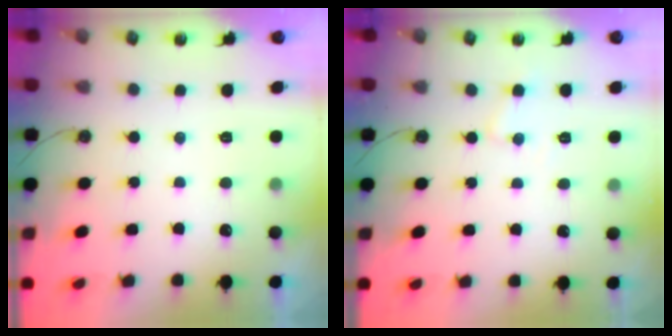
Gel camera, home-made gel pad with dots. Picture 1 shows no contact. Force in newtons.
{"total": 5.8, "press": 5.8, "slide": 0.6}